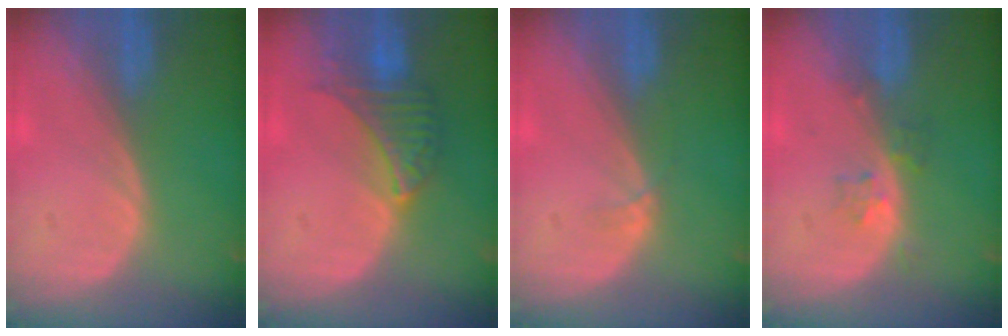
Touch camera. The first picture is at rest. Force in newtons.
{"total": 6.5, "press": 6.5, "slide": 0.5}
{"total": 0.9, "press": 0.9, "slide": 0.1}
{"total": 2.6, "press": 2.6, "slide": 0.2}